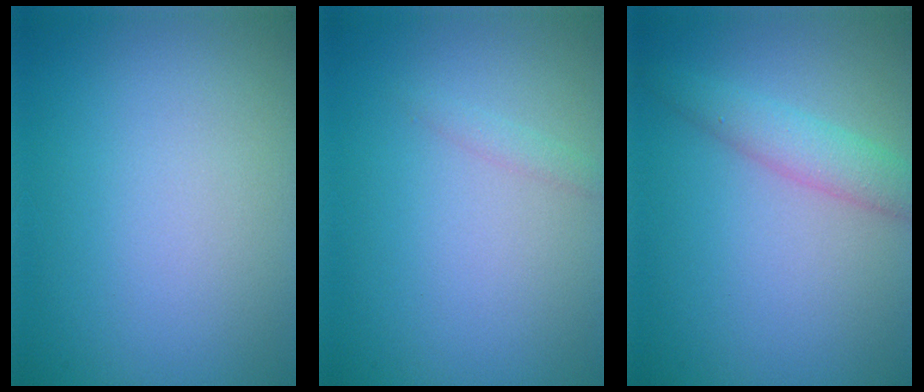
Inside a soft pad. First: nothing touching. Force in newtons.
{"total": 0.7, "press": 0.7, "slide": 0.1}
{"total": 2.8, "press": 2.8, "slide": 0.1}